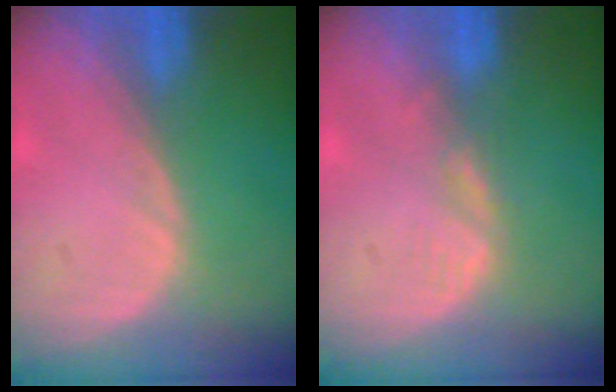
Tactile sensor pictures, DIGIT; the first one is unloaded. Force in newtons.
{"total": 1.6, "press": 1.6, "slide": 0.2}